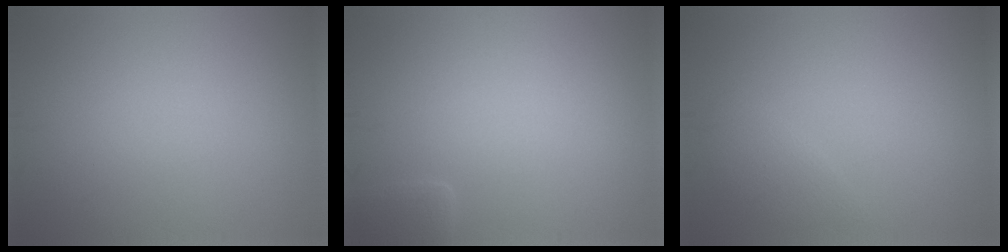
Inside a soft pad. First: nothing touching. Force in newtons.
{"total": 1.4, "press": 1.4, "slide": 0.1}
{"total": 1.6, "press": 1.6, "slide": 0.0}